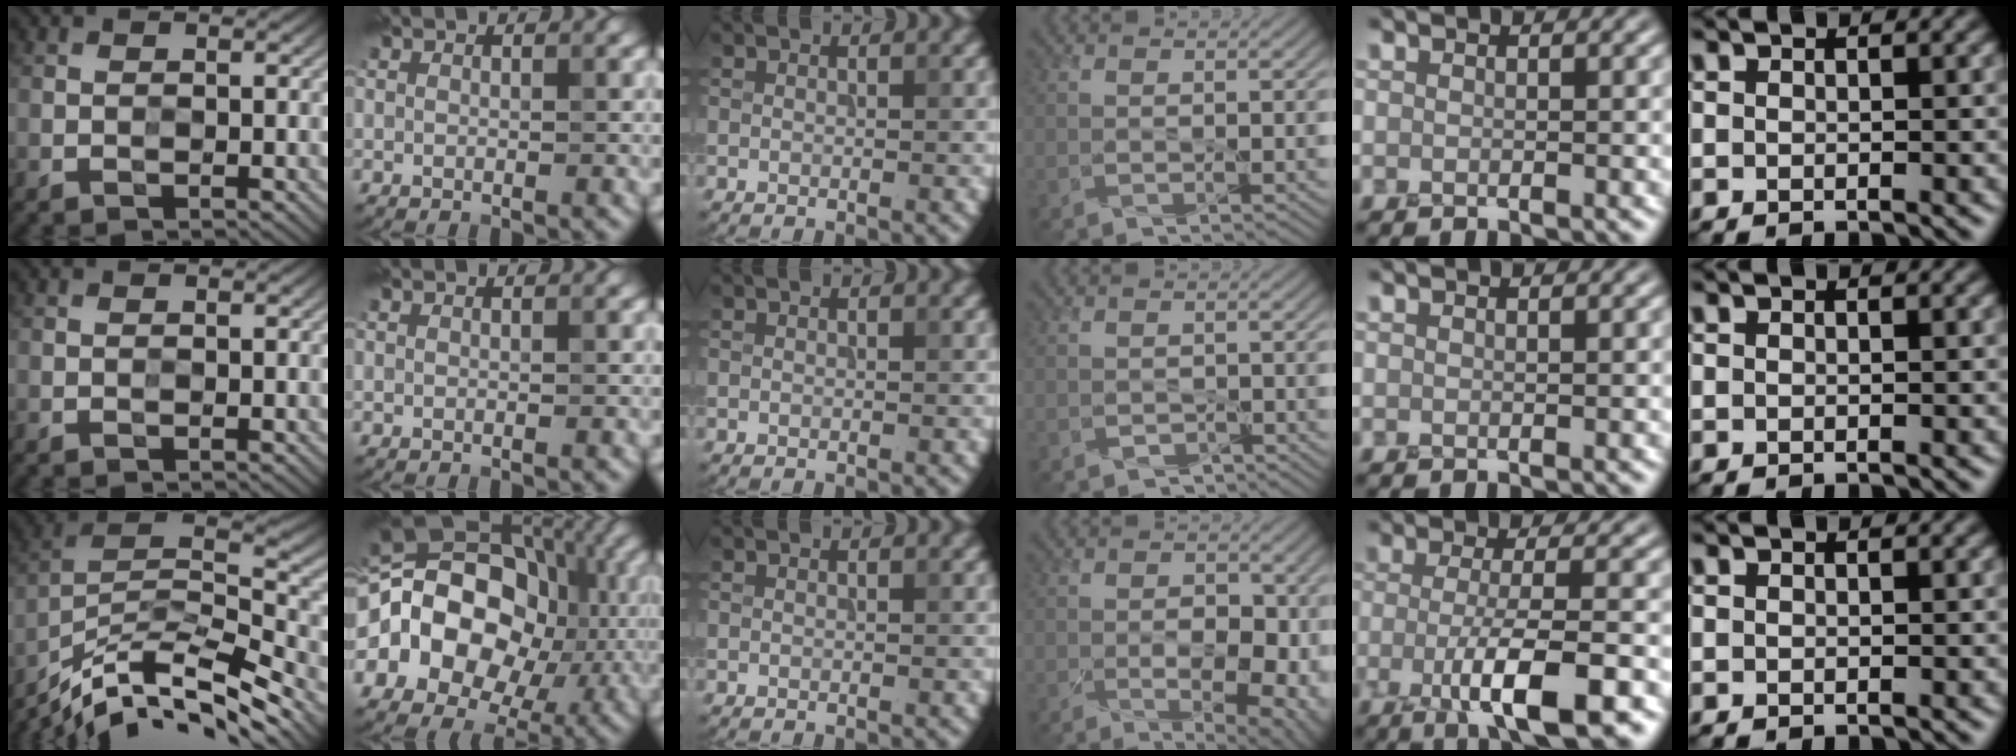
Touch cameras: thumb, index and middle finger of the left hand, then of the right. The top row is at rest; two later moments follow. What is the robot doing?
{"motion": "peel", "object": "sticker"}